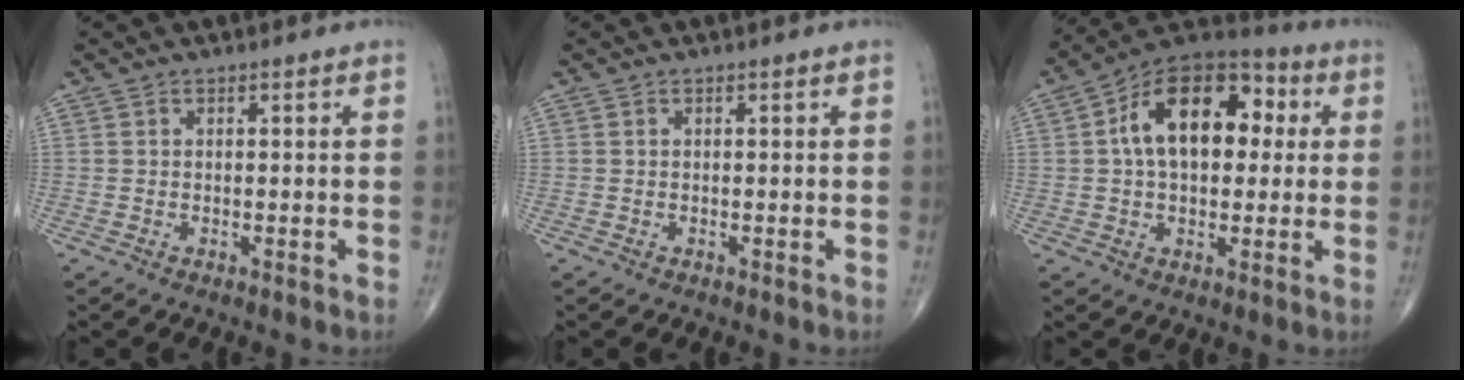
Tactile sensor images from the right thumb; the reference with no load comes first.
{"total": 0.0}
{"total": 17.9, "force": [3.3, 10.8, 13.9], "torque": [-0.194, 0.029, 0.044]}